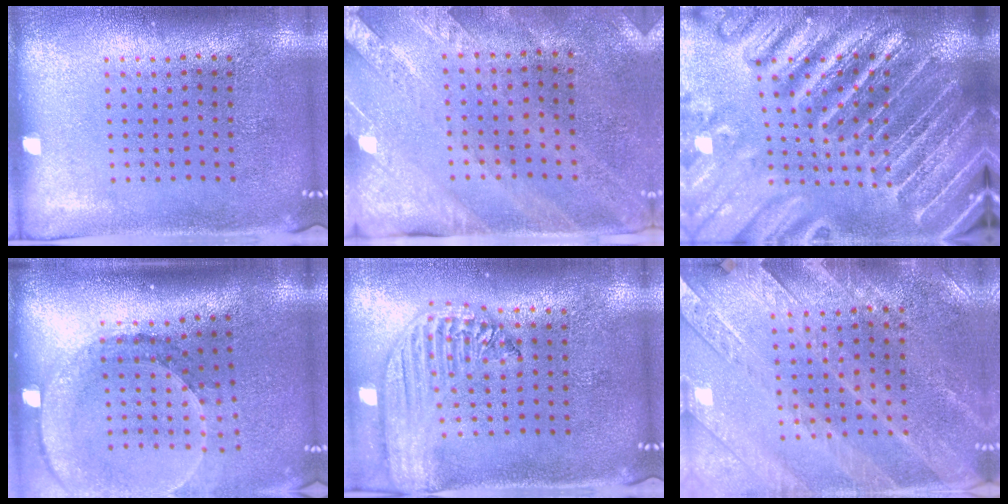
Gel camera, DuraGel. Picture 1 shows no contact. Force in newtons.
{"total": 2.5, "press": 2.1, "slide": 1.3}
{"total": 5.4, "press": 4.8, "slide": 2.5}
{"total": 2.7, "press": 2.0, "slide": 1.8}
{"total": 2.5, "press": 2.1, "slide": 1.4}
{"total": 2.8, "press": 2.6, "slide": 0.9}